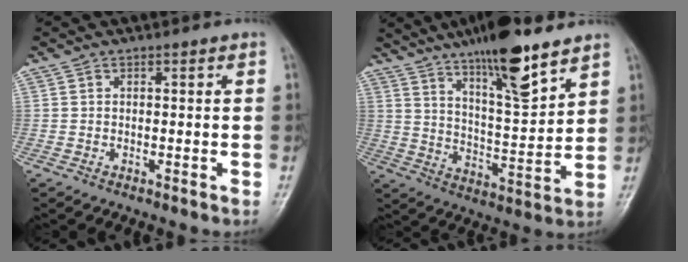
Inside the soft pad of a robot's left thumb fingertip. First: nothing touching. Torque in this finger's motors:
{"motor_torque": [2.39, 1.05, 1.38, -1.39, 0.33]}